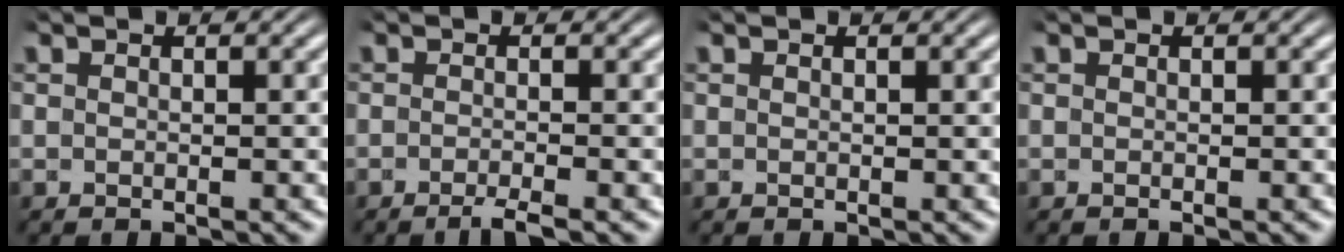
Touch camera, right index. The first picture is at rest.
{"total": 1.9, "force": [-1.6, 0.1, 1.1], "torque": [-0.009, 0.007, -0.035]}
{"total": 0.0}
{"total": 0.0}